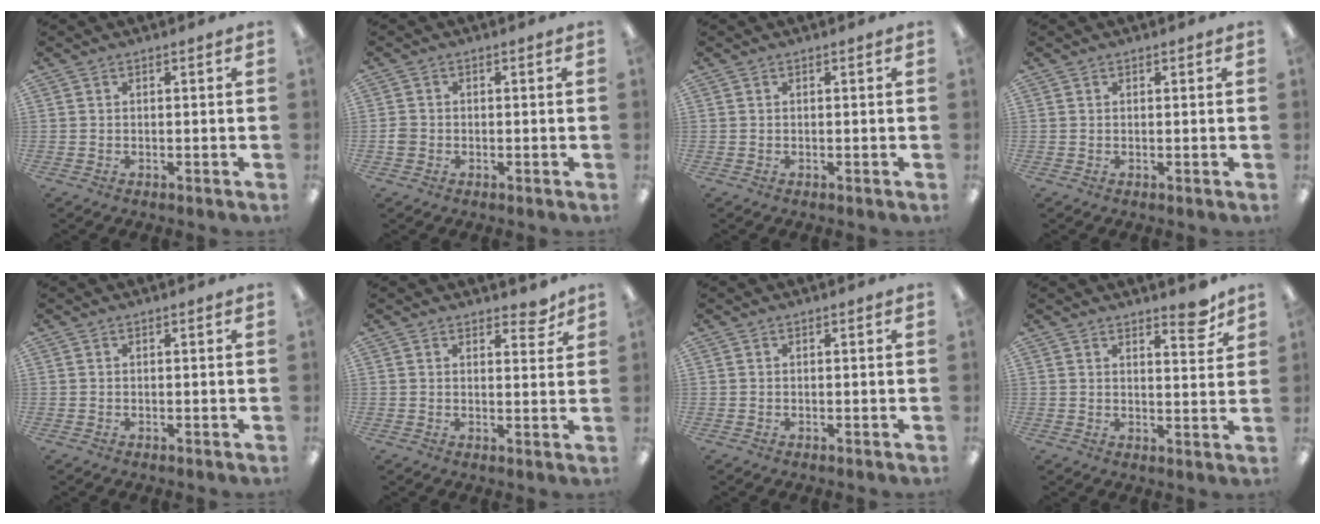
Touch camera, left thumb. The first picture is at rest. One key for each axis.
{"total": 2.0, "fx": -0.7, "fy": 1.8, "fz": 0.7, "tx": -0.010, "ty": 0.005, "tz": -0.014}
{"total": 0.0}
{"total": 0.5, "fx": 0.4, "fy": 0.3, "fz": 0.0, "tx": 0.000, "ty": 0.002, "tz": 0.007}
{"total": 0.0}
{"total": 4.2, "fx": 3.5, "fy": 1.8, "fz": 1.6, "tx": -0.005, "ty": -0.020, "tz": 0.058}
{"total": 0.0}
{"total": 6.0, "fx": 4.8, "fy": 1.9, "fz": 2.9, "tx": -0.021, "ty": -0.034, "tz": 0.077}